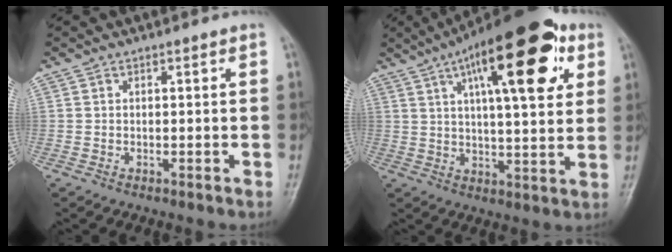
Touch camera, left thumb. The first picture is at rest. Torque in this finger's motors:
{"motor_torque": [0.70, 0.87, 1.93, -0.83, 0.51]}